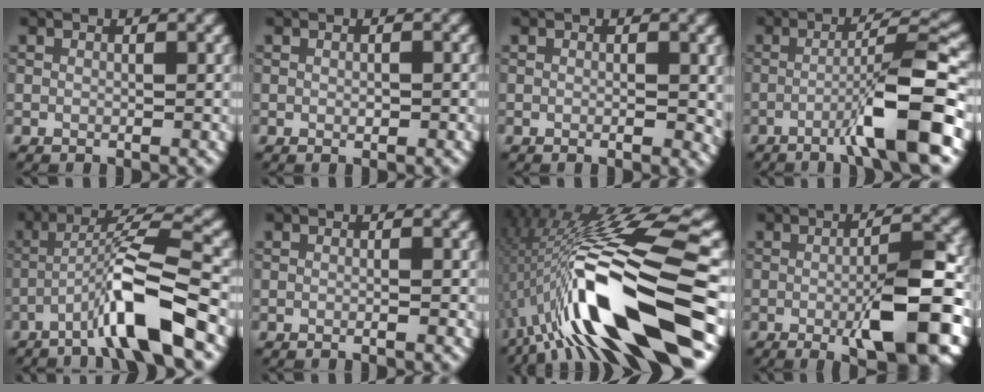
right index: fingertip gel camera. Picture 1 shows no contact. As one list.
[{"total": 0.7, "force": [-0.1, 0.4, 0.6], "torque": [-0.009, 0.000, -0.002]}, {"total": 1.8, "force": [-0.2, 0.8, 1.6], "torque": [-0.019, -0.003, 0.000]}, {"total": 7.9, "force": [-3.2, 0.6, 7.2], "torque": [-0.108, 0.017, -0.063]}, {"total": 8.1, "force": [-4.2, 0.7, 6.9], "torque": [-0.120, 0.020, -0.081]}, {"total": 0.6, "force": [-0.2, 0.0, 0.5], "torque": [-0.008, 0.001, -0.003]}, {"total": 14.2, "force": [-4.6, 2.9, 13.1], "torque": [-0.219, 0.017, -0.073]}, {"total": 9.6, "force": [-2.8, 2.3, 8.9], "torque": [-0.129, -0.001, -0.046]}]